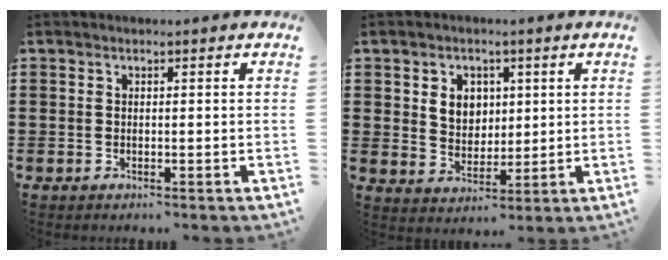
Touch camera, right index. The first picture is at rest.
{"total": 4.7, "force": [1.5, 4.1, 1.7], "torque": [-0.044, 0.012, 0.024]}